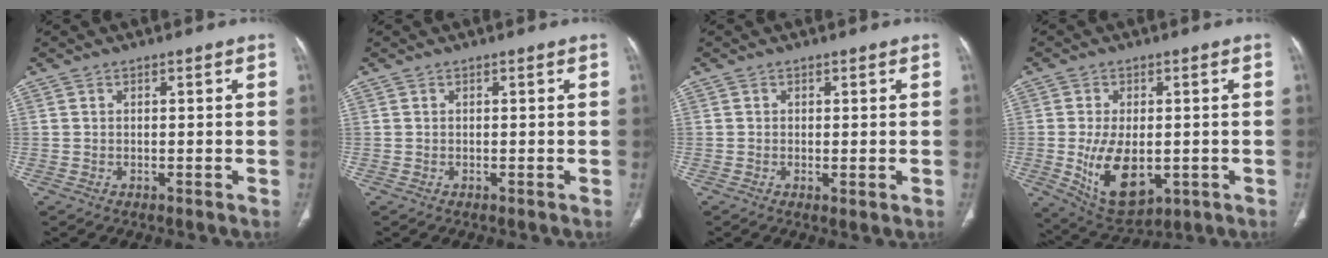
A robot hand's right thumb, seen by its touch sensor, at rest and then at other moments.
{"total": 0.0}
{"total": 1.1, "force": [-0.2, 0.4, 1.0], "torque": [-0.021, -0.006, -0.002]}
{"total": 12.1, "force": [-2.1, 6.9, 9.7], "torque": [-0.157, -0.010, -0.013]}